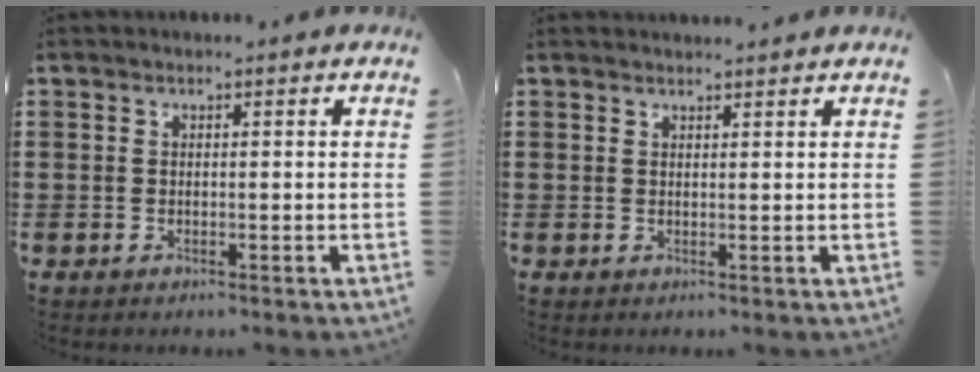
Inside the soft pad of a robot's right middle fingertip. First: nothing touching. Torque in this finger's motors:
{"motor_torque": [-0.37, 0.00, 0.03, 0.00]}